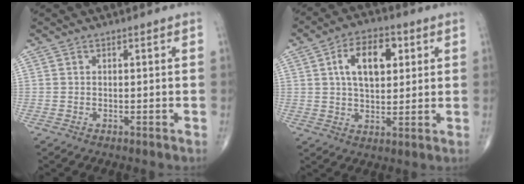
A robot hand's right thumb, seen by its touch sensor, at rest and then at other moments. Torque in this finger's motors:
{"motor_torque": [-0.12, 0.38, 0.72, 0.52, 0.07]}